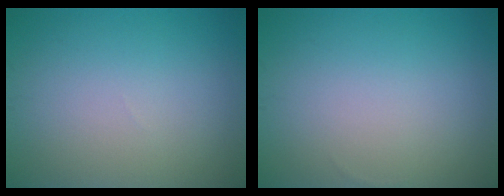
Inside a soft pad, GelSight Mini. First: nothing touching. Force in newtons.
{"total": 0.0}